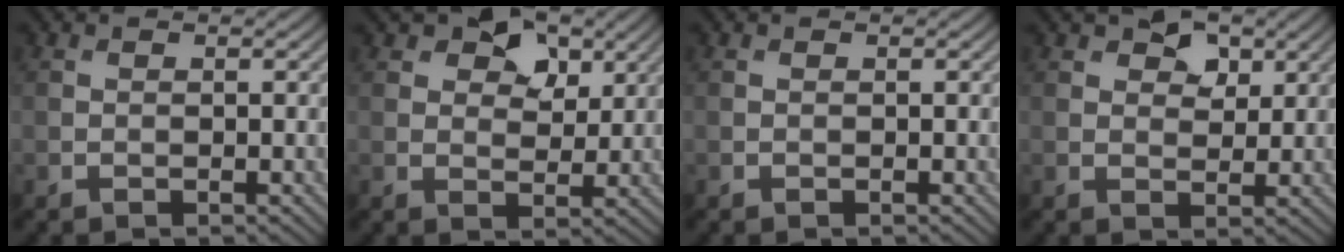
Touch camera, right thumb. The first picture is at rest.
{"total": 6.6, "force": [3.8, 3.8, 3.8], "torque": [-0.056, 0.001, 0.058]}
{"total": 0.0}
{"total": 4.1, "force": [2.4, 2.4, 2.2], "torque": [-0.033, -0.003, 0.040]}